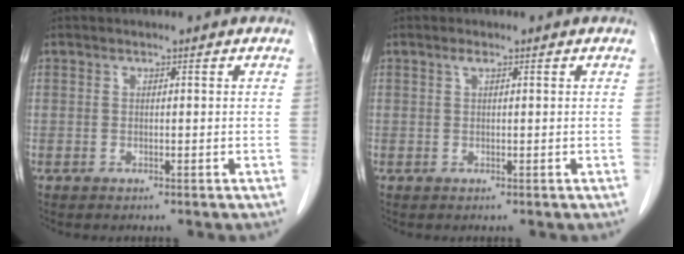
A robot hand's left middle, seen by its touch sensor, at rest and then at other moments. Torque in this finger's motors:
{"motor_torque": [0.55, -0.36, 0.15, 0.03]}